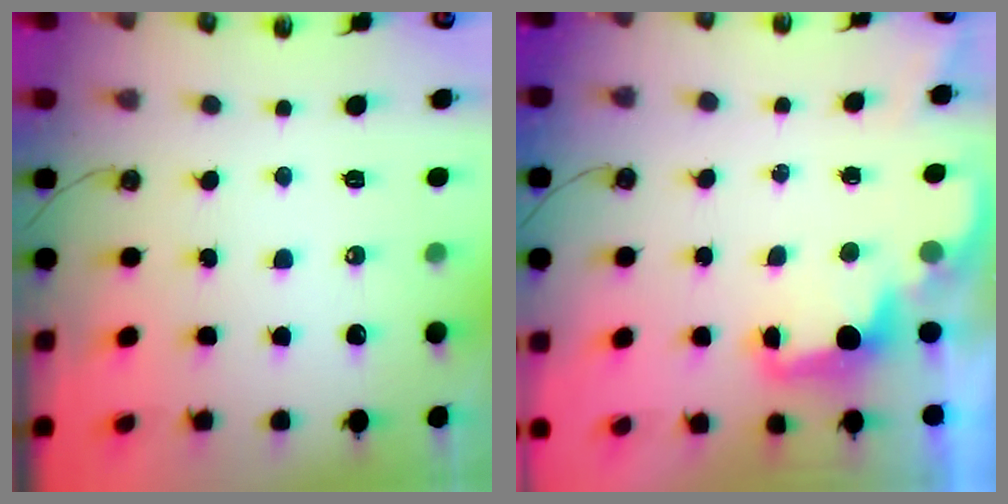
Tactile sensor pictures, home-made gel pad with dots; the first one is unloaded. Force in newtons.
{"total": 2.1, "press": 2.0, "slide": 0.7}